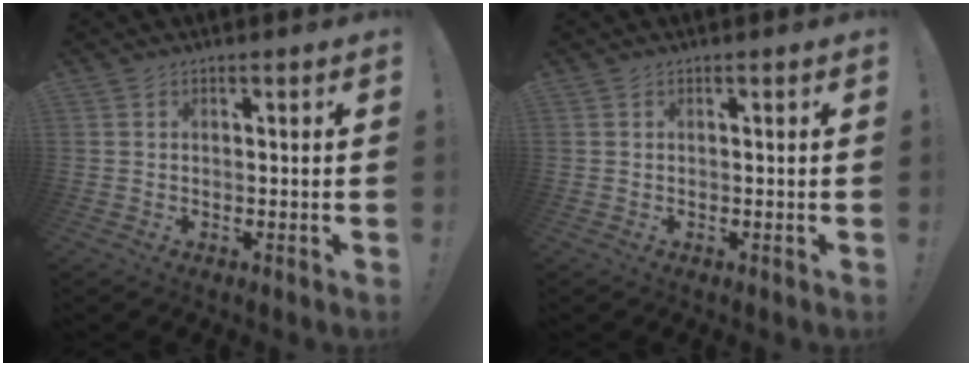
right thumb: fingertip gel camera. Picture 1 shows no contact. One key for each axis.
{"total": 0.0}